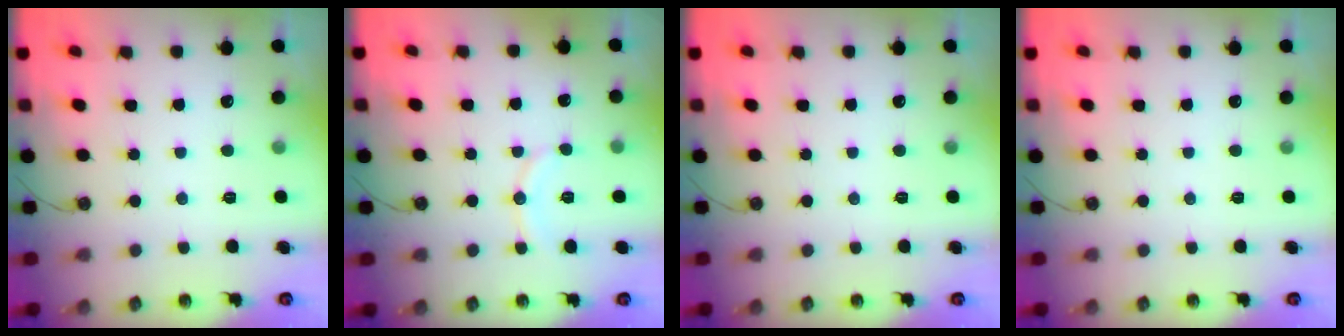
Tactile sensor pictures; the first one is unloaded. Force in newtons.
{"total": 7.6, "press": 7.6, "slide": 0.8}
{"total": 0.0}
{"total": 0.0}